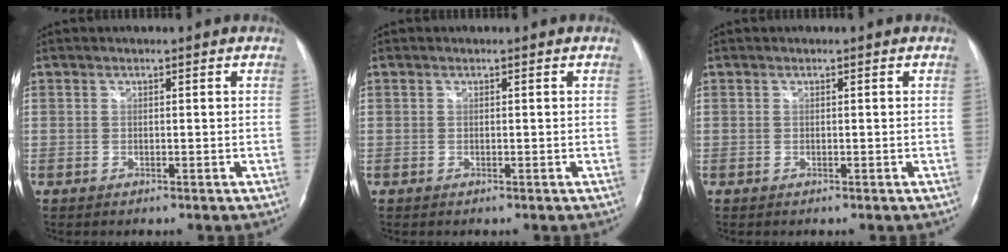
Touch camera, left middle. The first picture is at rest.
{"total": 0.0}
{"total": 0.0}